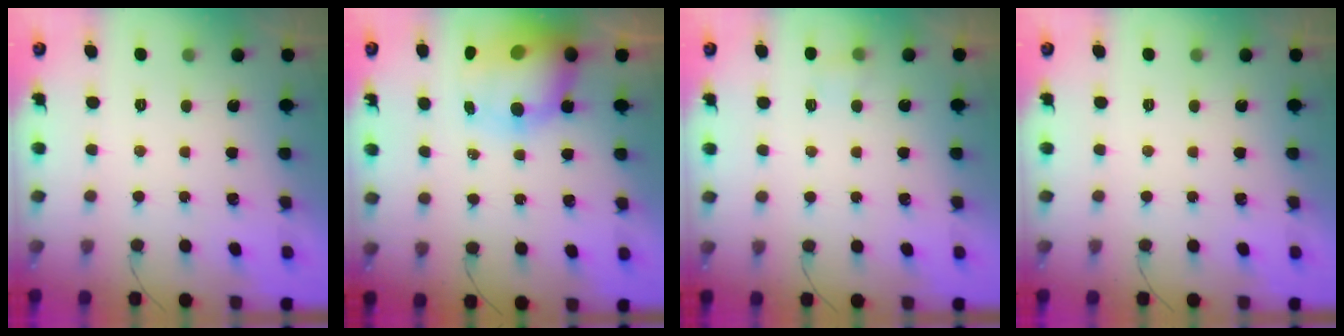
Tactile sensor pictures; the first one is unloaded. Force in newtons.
{"total": 12.0, "press": 11.6, "slide": 3.0}
{"total": 2.6, "press": 2.5, "slide": 0.7}
{"total": 0.0}